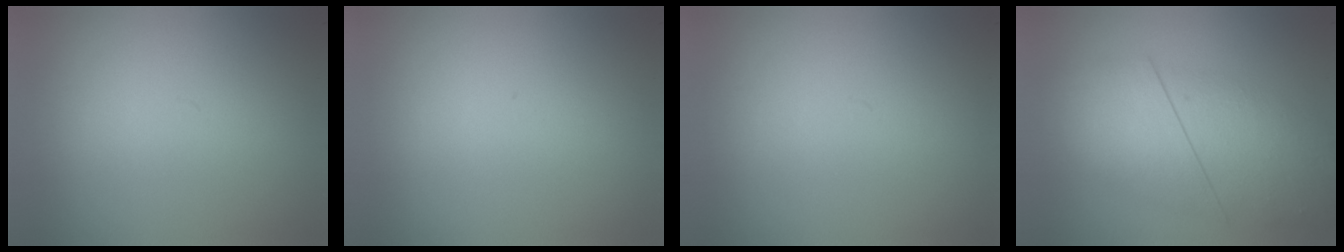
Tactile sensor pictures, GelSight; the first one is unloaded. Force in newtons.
{"total": 0.0}
{"total": 0.0}
{"total": 4.9}